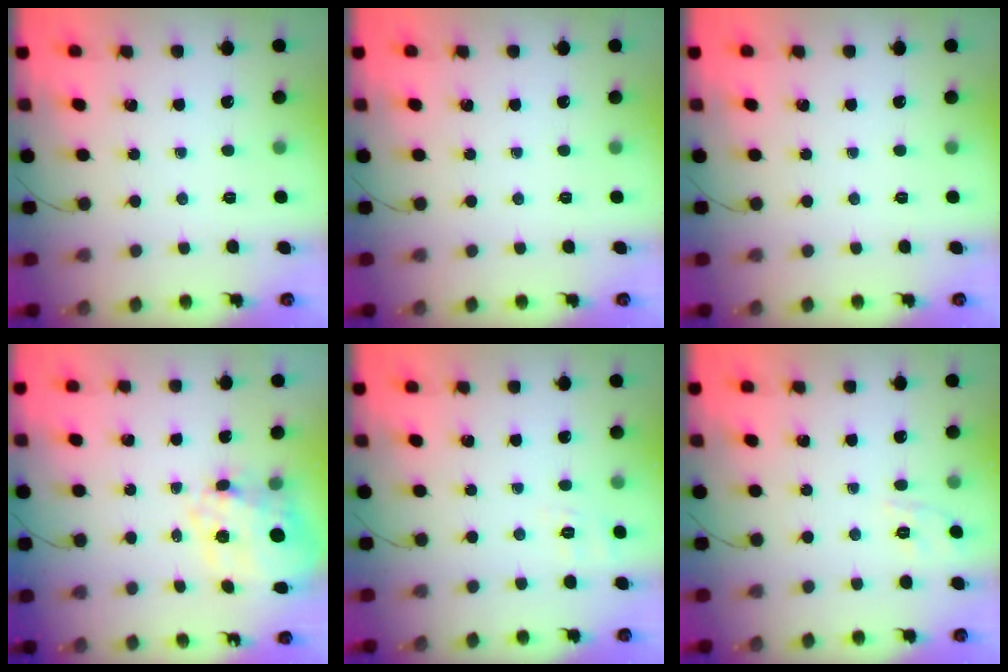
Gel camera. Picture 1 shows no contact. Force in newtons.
{"total": 0.0}
{"total": 0.0}
{"total": 13.1, "press": 12.7, "slide": 3.2}
{"total": 2.2, "press": 0.7, "slide": 2.1}
{"total": 1.7, "press": 0.3, "slide": 1.6}